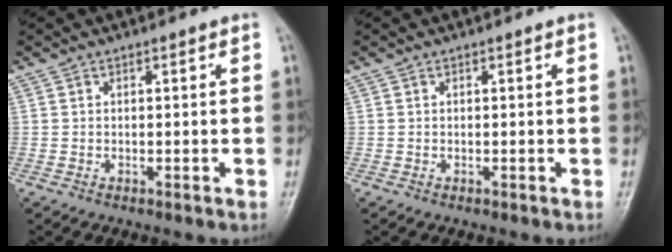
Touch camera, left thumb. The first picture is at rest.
{"total": 0.0}